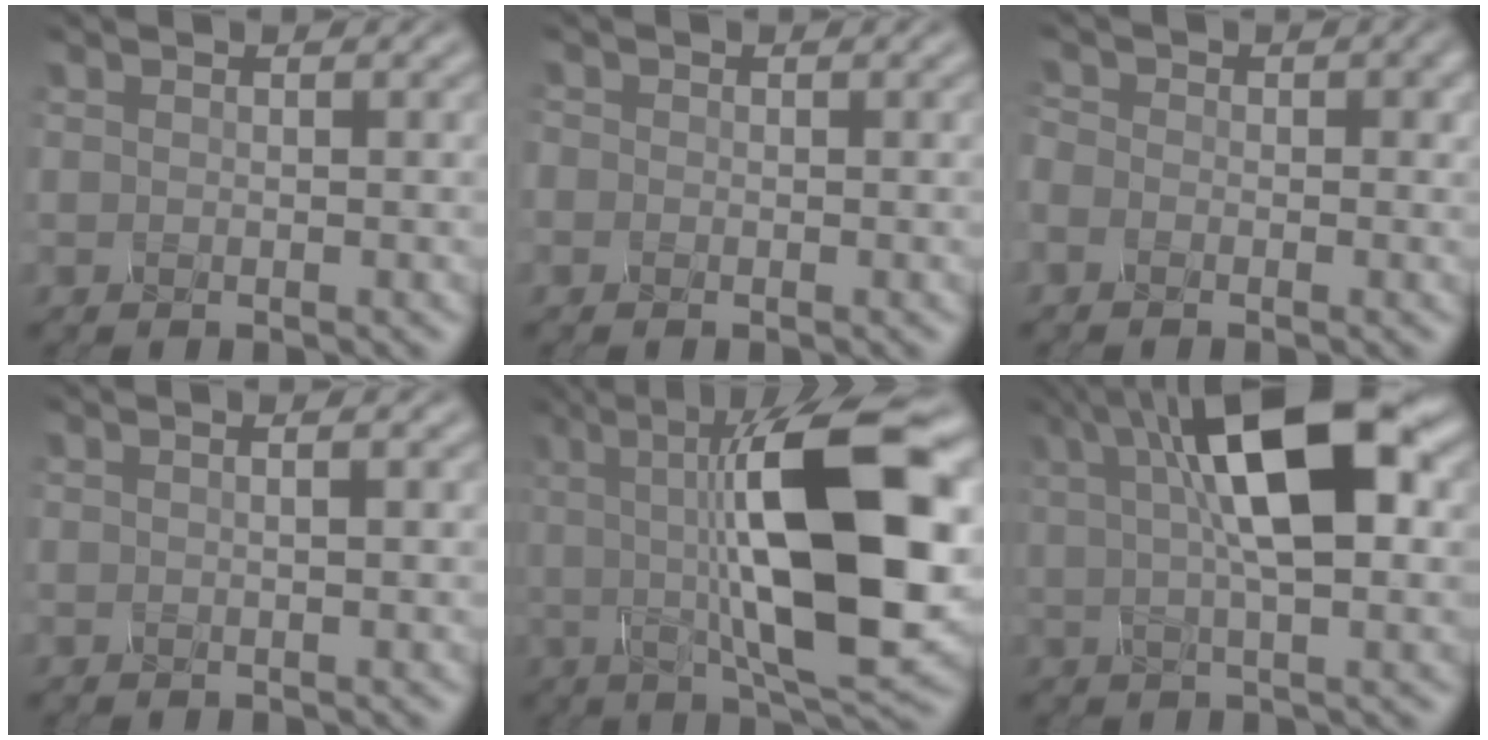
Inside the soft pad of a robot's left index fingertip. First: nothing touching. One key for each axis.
{"total": 0.6, "fx": -0.2, "fy": 0.6, "fz": 0.1, "tx": 0.002, "ty": -0.003, "tz": -0.005}
{"total": 2.1, "fx": -0.6, "fy": 1.6, "fz": 1.3, "tx": -0.025, "ty": 0.003, "tz": -0.019}
{"total": 1.4, "fx": 0.4, "fy": 0.5, "fz": 1.3, "tx": -0.011, "ty": 0.000, "tz": -0.003}
{"total": 15.0, "fx": 1.7, "fy": 4.7, "fz": 14.2, "tx": -0.208, "ty": 0.005, "tz": 0.017}
{"total": 10.8, "fx": 3.4, "fy": 3.3, "fz": 9.7, "tx": -0.151, "ty": 0.017, "tz": 0.049}